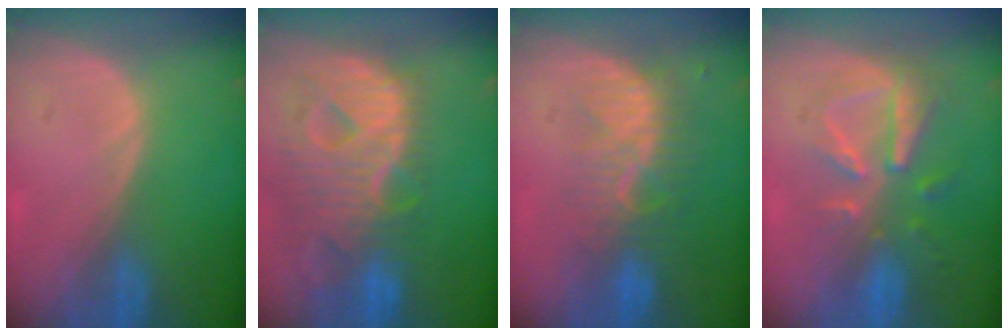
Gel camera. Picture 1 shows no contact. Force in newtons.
{"total": 12.9, "press": 10.9, "slide": 6.9}
{"total": 8.3, "press": 7.3, "slide": 3.8}
{"total": 8.0, "press": 7.4, "slide": 3.0}